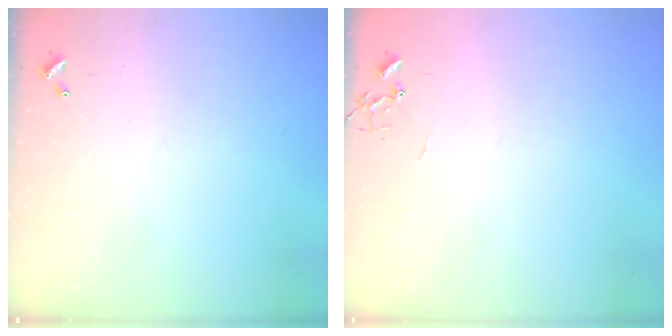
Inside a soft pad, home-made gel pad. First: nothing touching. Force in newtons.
{"total": 0.0}